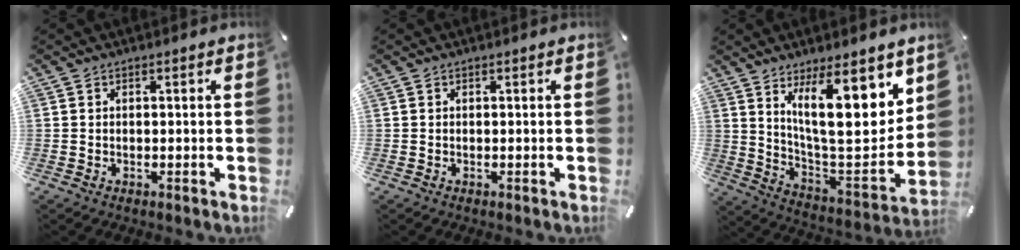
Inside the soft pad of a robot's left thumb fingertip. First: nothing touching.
{"total": 0.0}
{"total": 19.5, "force": [9.9, 6.8, 15.4], "torque": [-0.230, -0.068, 0.160]}